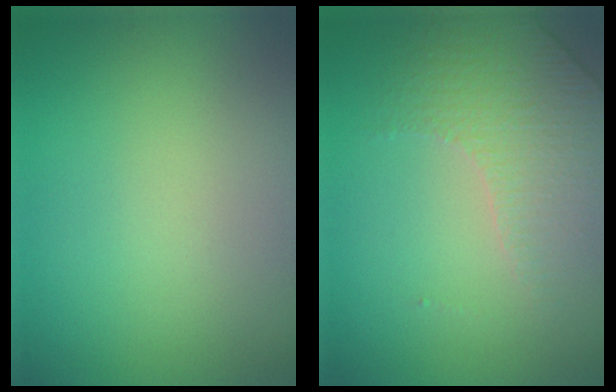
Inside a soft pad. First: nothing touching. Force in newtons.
{"total": 4.3, "press": 2.9, "slide": 3.2}